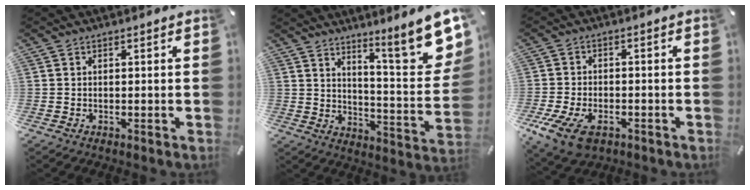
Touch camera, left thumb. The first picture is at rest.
{"total": 15.8, "force": [10.7, 3.2, 11.2], "torque": [-0.148, -0.095, 0.170]}
{"total": 9.3, "force": [-4.8, 5.6, 5.7], "torque": [-0.134, 0.010, -0.088]}